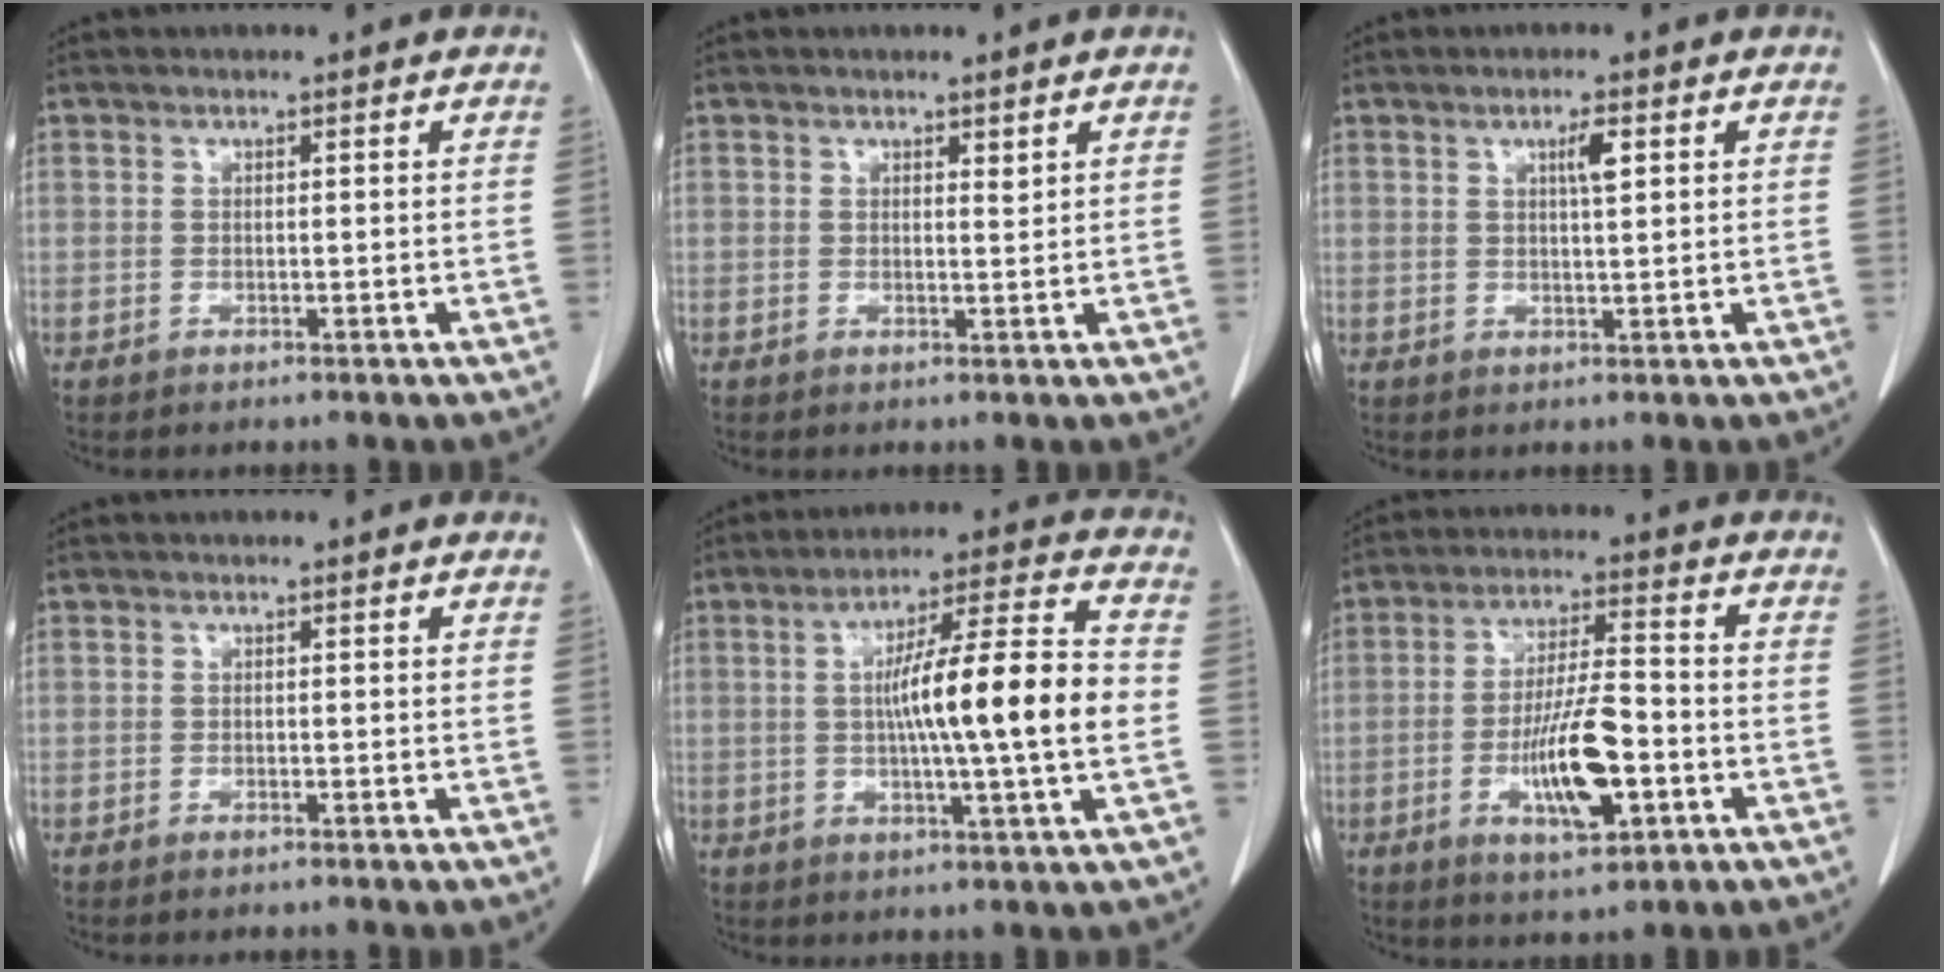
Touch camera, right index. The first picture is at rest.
{"total": 0.8, "force": [0.6, 0.2, 0.5], "torque": [-0.011, -0.006, 0.009]}
{"total": 2.7, "force": [1.1, 0.3, 2.5], "torque": [-0.043, -0.001, 0.017]}
{"total": 0.6, "force": [-0.5, 0.1, 0.3], "torque": [-0.012, -0.002, -0.009]}
{"total": 15.4, "force": [-0.6, 0.0, 15.4], "torque": [-0.248, 0.008, -0.016]}
{"total": 11.4, "force": [-3.4, 2.7, 10.6], "torque": [-0.196, -0.004, -0.055]}